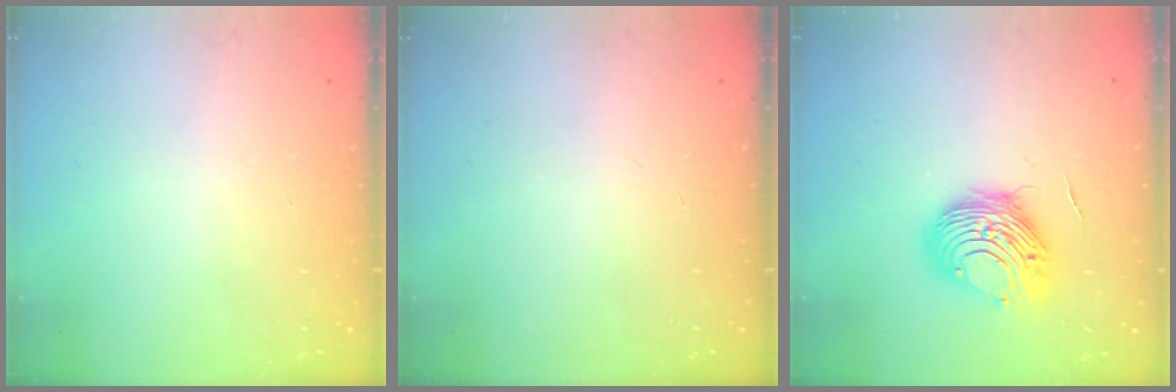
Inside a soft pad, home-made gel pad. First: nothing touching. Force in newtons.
{"total": 0.0}
{"total": 10.7, "press": 10.7, "slide": 0.8}